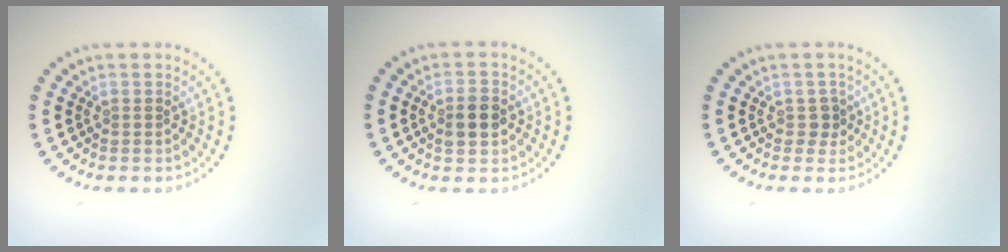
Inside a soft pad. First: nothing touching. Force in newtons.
{"total": 2.7, "press": 2.7, "slide": 0.2}
{"total": 1.1, "press": 0.9, "slide": 0.7}